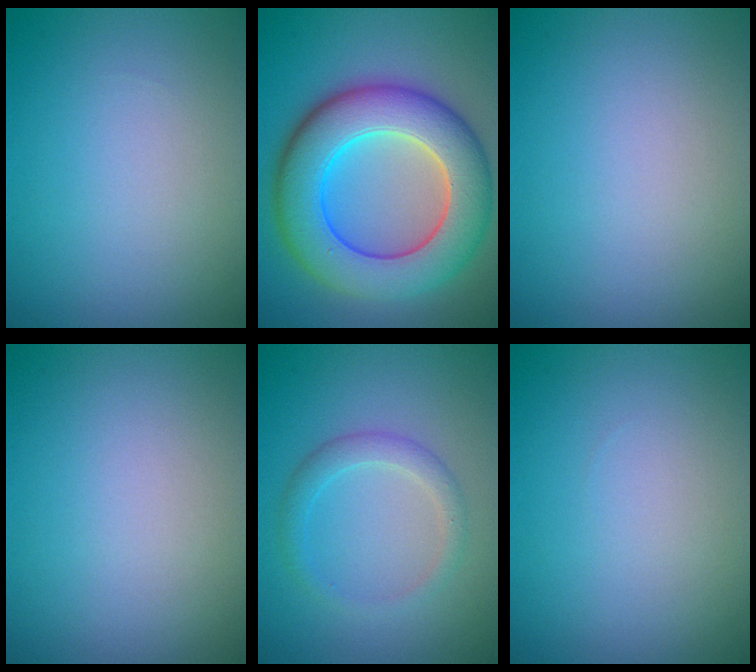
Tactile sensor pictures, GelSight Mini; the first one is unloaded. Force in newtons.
{"total": 10.7, "press": 10.7, "slide": 0.4}
{"total": 0.0}
{"total": 0.0}
{"total": 2.1, "press": 2.1, "slide": 0.1}
{"total": 0.0}